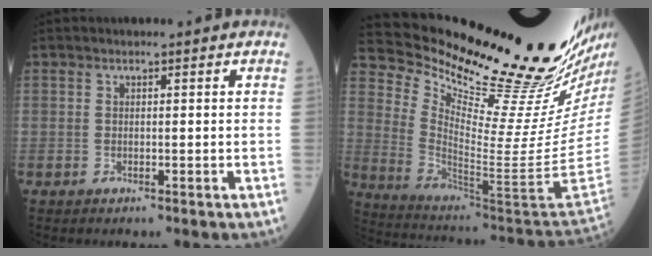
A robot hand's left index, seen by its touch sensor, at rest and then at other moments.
{"total": 29.0, "force": [24.8, -1.5, 15.0], "torque": [-0.245, -0.125, 0.369]}